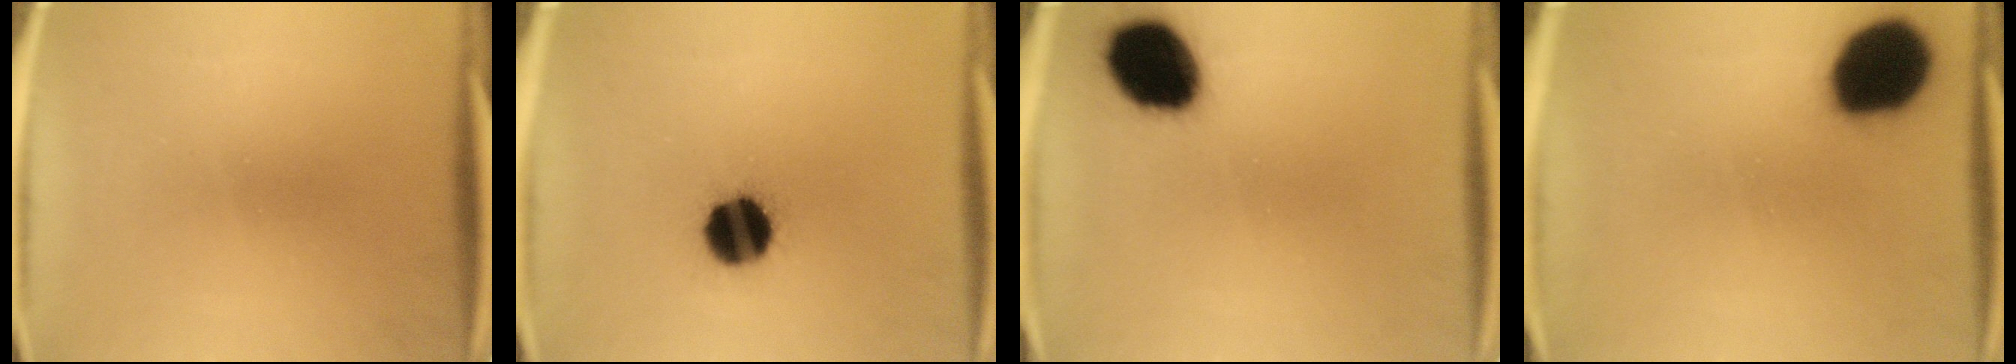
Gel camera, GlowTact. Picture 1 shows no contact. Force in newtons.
{"total": 12.8}
{"total": 16.0}
{"total": 18.9}